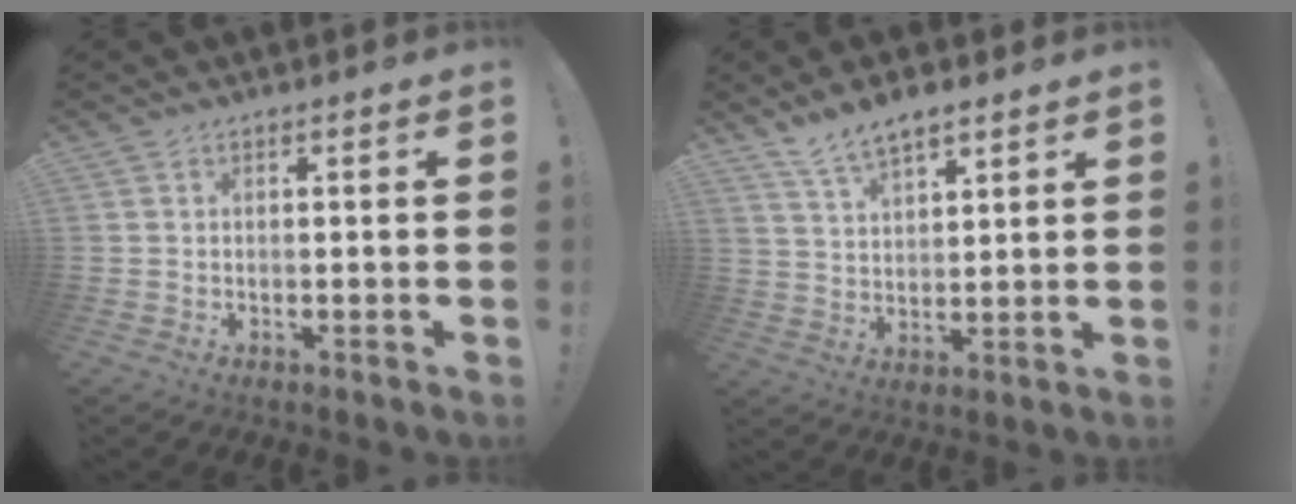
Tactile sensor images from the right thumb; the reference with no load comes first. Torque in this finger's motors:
{"motor_torque": [0.01, 0.04, 0.22, 0.18, 0.02]}